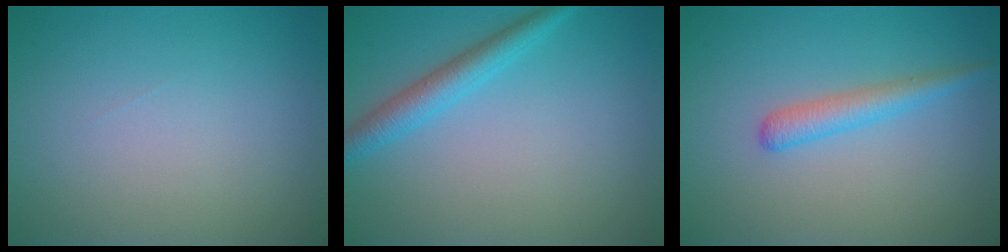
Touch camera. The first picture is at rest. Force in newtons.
{"total": 2.8, "press": 2.8, "slide": 0.2}
{"total": 2.2, "press": 2.2, "slide": 0.1}